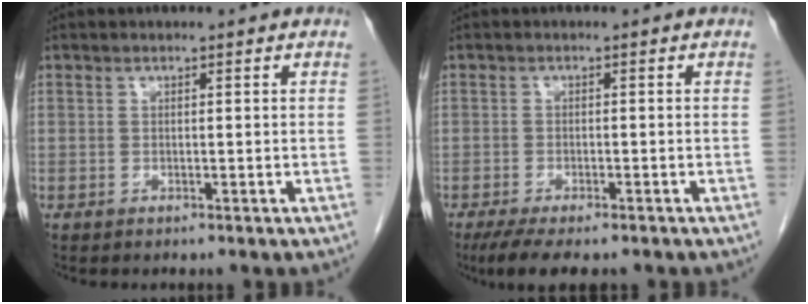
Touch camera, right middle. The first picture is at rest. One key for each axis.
{"total": 7.0, "fx": -5.3, "fy": 1.9, "fz": 4.1, "tx": -0.064, "ty": -0.015, "tz": -0.081}